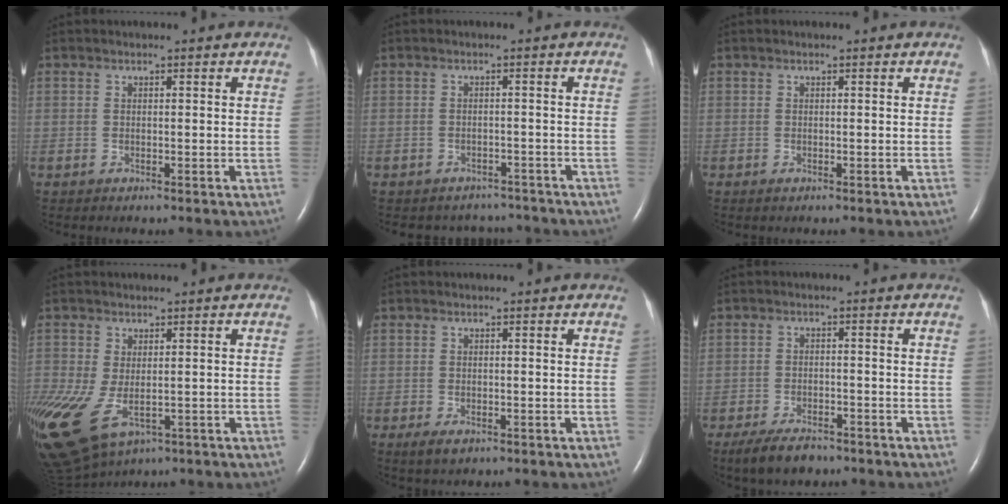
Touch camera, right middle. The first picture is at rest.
{"total": 4.0, "force": [-3.7, 1.6, -0.7], "torque": [0.005, 0.013, -0.044]}
{"total": 0.0}
{"total": 15.5, "force": [-6.2, 10.1, 9.9], "torque": [-0.288, -0.027, -0.089]}
{"total": 1.6, "force": [-0.7, 0.7, 1.2], "torque": [-0.025, -0.003, -0.007]}
{"total": 5.1, "force": [-3.9, 1.9, 2.6], "torque": [-0.053, -0.005, -0.064]}